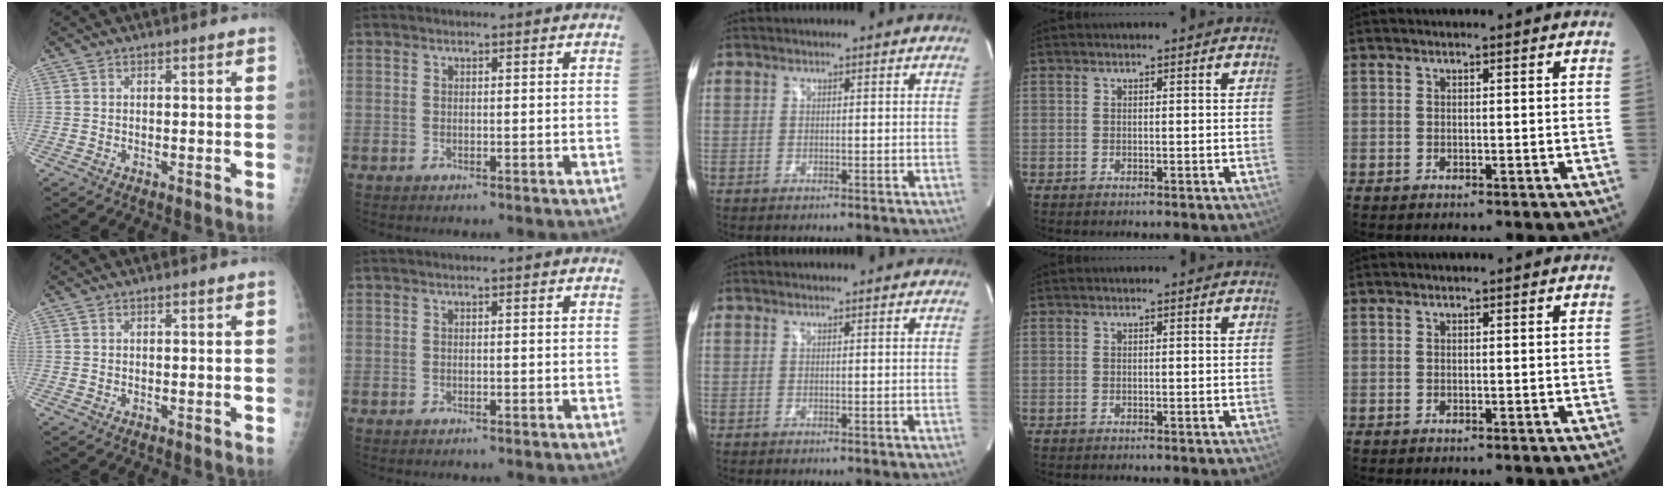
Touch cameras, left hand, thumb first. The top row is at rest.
{}